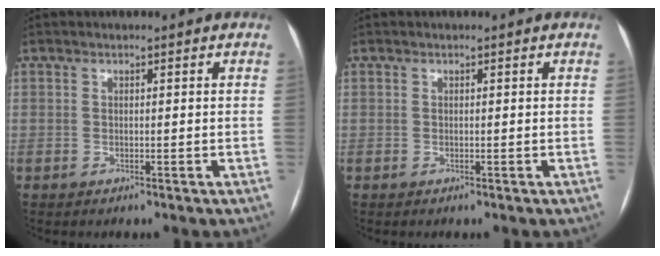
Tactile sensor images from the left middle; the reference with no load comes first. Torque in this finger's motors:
{"motor_torque": [0.00, 0.00, 0.00, 0.00]}